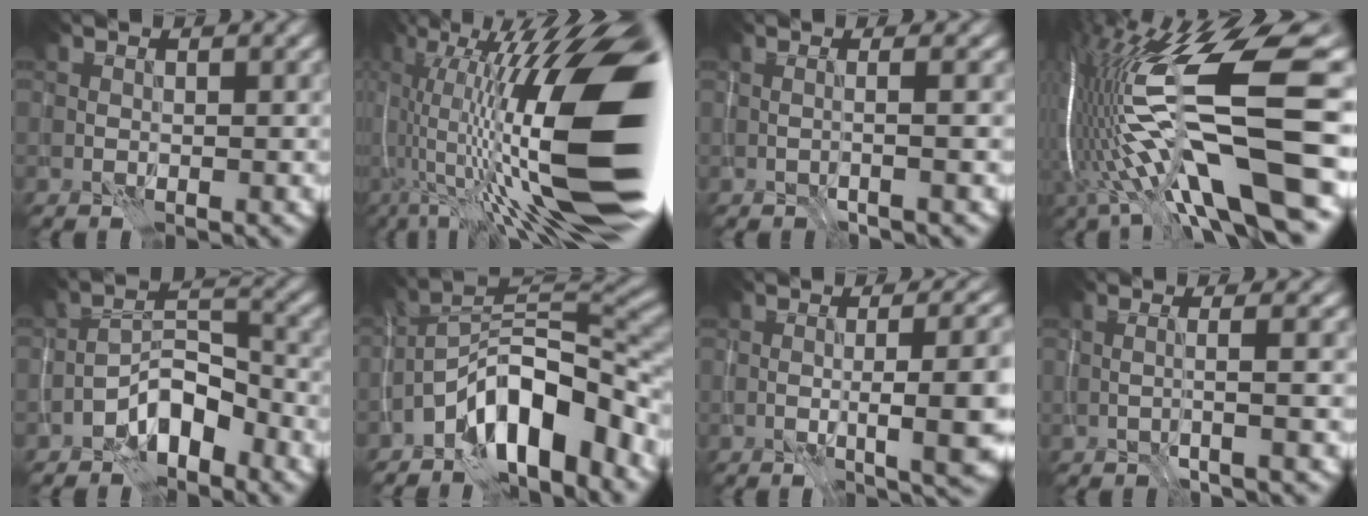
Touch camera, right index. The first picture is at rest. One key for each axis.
{"total": 20.3, "fx": 0.8, "fy": 6.6, "fz": 19.2, "tx": -0.303, "ty": 0.020, "tz": 0.013}
{"total": 2.2, "fx": -0.2, "fy": 0.7, "fz": 2.1, "tx": -0.018, "ty": 0.000, "tz": -0.018}
{"total": 18.4, "fx": -1.6, "fy": 4.7, "fz": 17.7, "tx": -0.331, "ty": -0.001, "tz": -0.027}
{"total": 4.8, "fx": -3.2, "fy": 2.0, "fz": 3.0, "tx": -0.041, "ty": 0.018, "tz": -0.062}
{"total": 9.9, "fx": -5.5, "fy": 3.8, "fz": 7.3, "tx": -0.104, "ty": 0.017, "tz": -0.110}
{"total": 9.0, "fx": -1.0, "fy": 2.4, "fz": 8.6, "tx": -0.105, "ty": 0.006, "tz": -0.012}
{"total": 2.5, "fx": -0.3, "fy": 0.6, "fz": 2.4, "tx": -0.027, "ty": 0.002, "tz": -0.017}